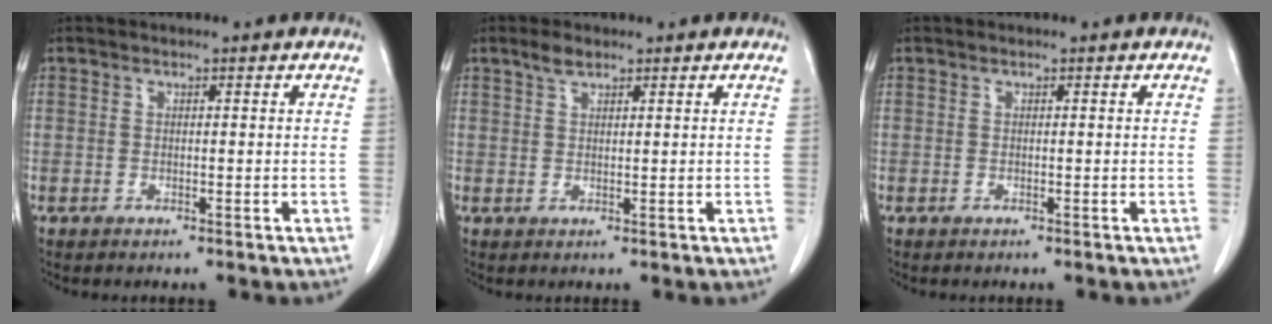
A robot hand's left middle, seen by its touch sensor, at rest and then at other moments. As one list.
[{"total": 2.1, "force": [1.5, 0.7, 1.1], "torque": [-0.026, 0.005, 0.030]}, {"total": 0.0}]